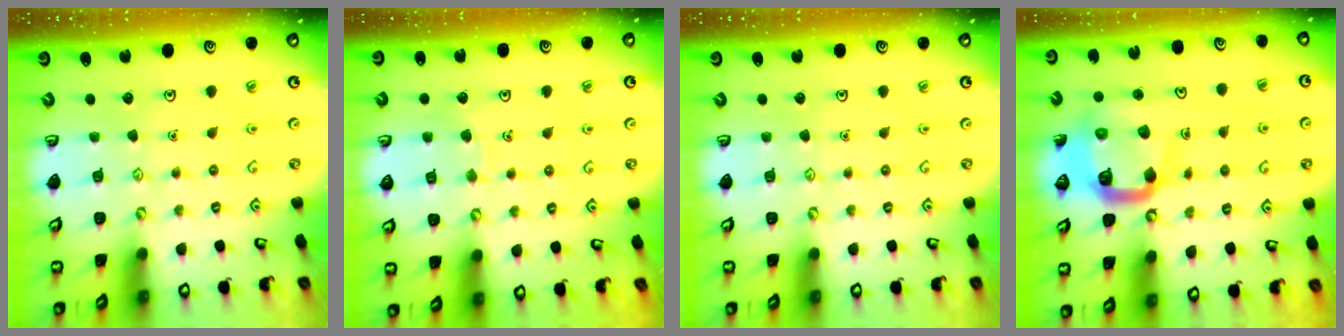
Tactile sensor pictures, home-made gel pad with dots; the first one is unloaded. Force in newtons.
{"total": 4.1, "press": 4.1, "slide": 0.3}
{"total": 0.0}
{"total": 12.8, "press": 12.7, "slide": 1.6}